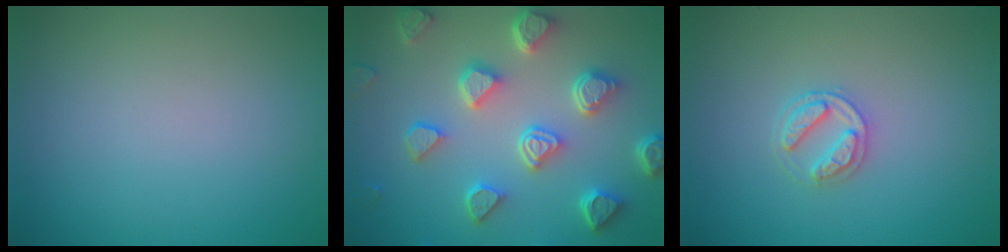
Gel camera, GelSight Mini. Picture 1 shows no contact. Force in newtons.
{"total": 6.6, "press": 5.3, "slide": 4.0}
{"total": 2.4, "press": 2.4, "slide": 0.4}